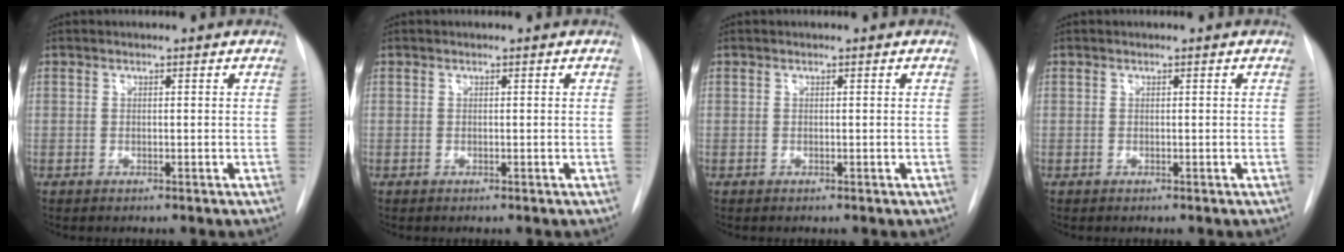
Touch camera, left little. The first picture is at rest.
{"total": 0.0}
{"total": 0.0}
{"total": 0.0}